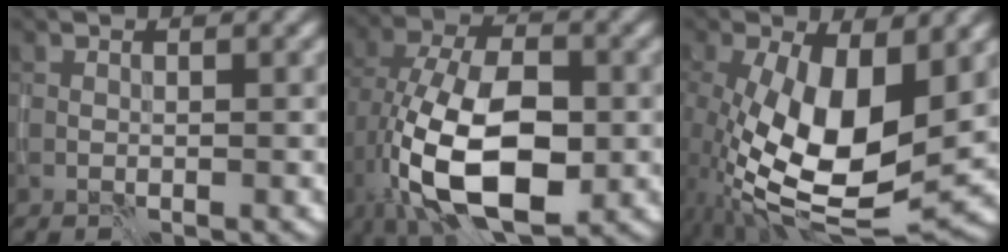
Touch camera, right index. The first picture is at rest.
{"total": 13.5, "force": [-3.7, 7.0, 11.0], "torque": [-0.213, -0.006, -0.067]}
{"total": 12.9, "force": [-0.6, 5.7, 11.6], "torque": [-0.210, -0.015, -0.014]}